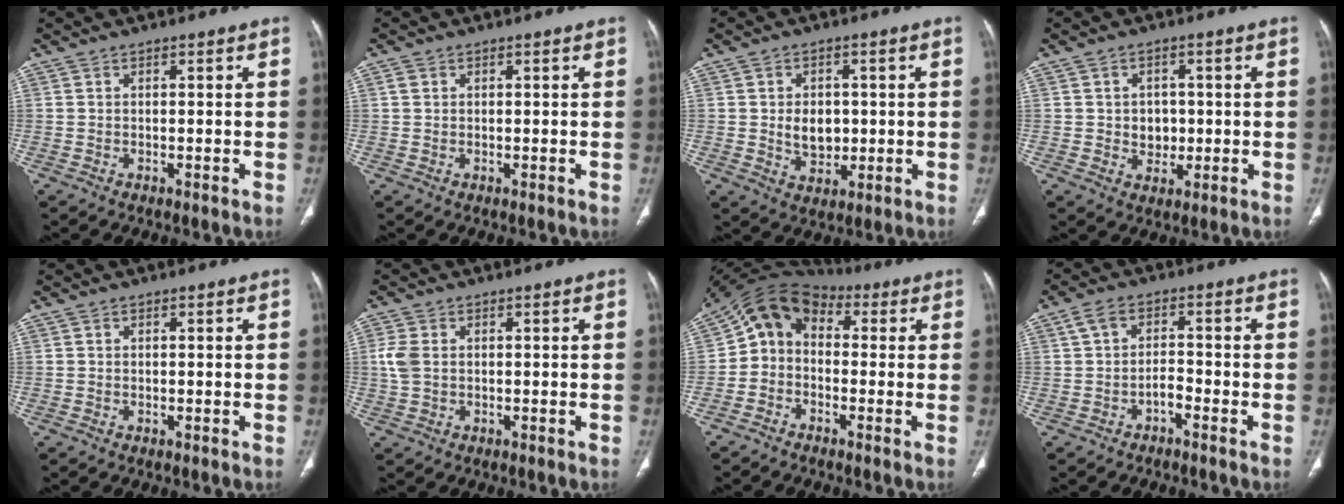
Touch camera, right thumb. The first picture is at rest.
{"total": 1.1, "force": [0.4, 0.9, 0.5], "torque": [-0.004, 0.003, 0.007]}
{"total": 6.4, "force": [0.1, 4.9, 4.1], "torque": [-0.040, -0.002, 0.009]}
{"total": 4.6, "force": [-0.1, 3.9, 2.3], "torque": [-0.008, 0.004, 0.003]}
{"total": 0.0}
{"total": 3.8, "force": [0.3, 2.7, 2.6], "torque": [-0.071, 0.005, 0.006]}
{"total": 9.5, "force": [-0.1, 7.8, 5.4], "torque": [-0.075, 0.042, -0.021]}
{"total": 3.9, "force": [-1.5, 2.3, 2.7], "torque": [-0.044, 0.024, -0.033]}